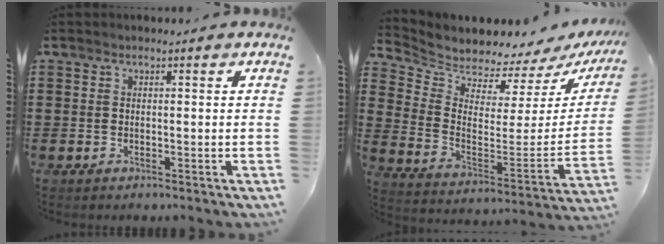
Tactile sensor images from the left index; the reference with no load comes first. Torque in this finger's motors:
{"motor_torque": [1.07, -1.07, 0.23, 0.02]}